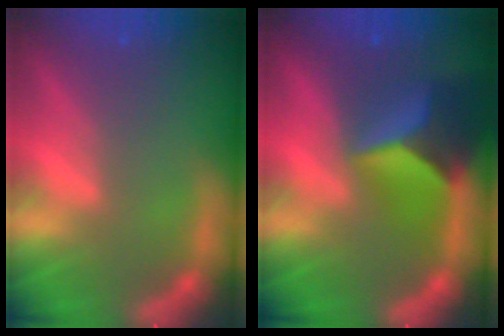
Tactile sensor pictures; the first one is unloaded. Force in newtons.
{"total": 8.4}